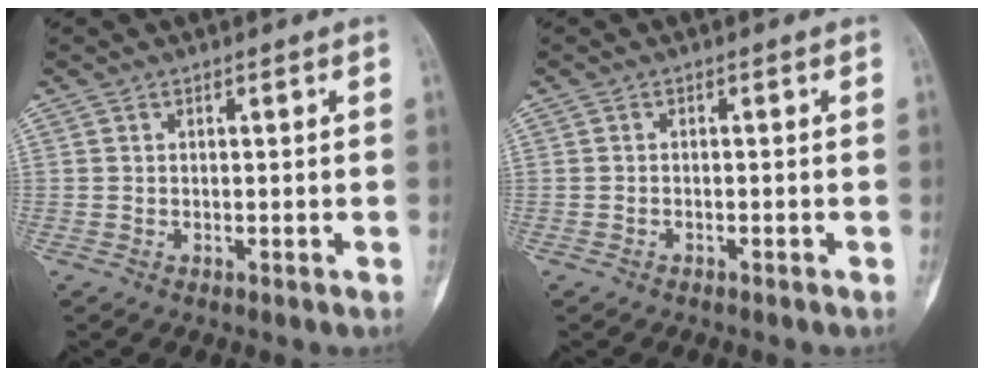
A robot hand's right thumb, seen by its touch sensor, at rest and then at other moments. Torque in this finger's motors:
{"motor_torque": [-0.66, -0.25, -0.02, 0.08, -0.01]}